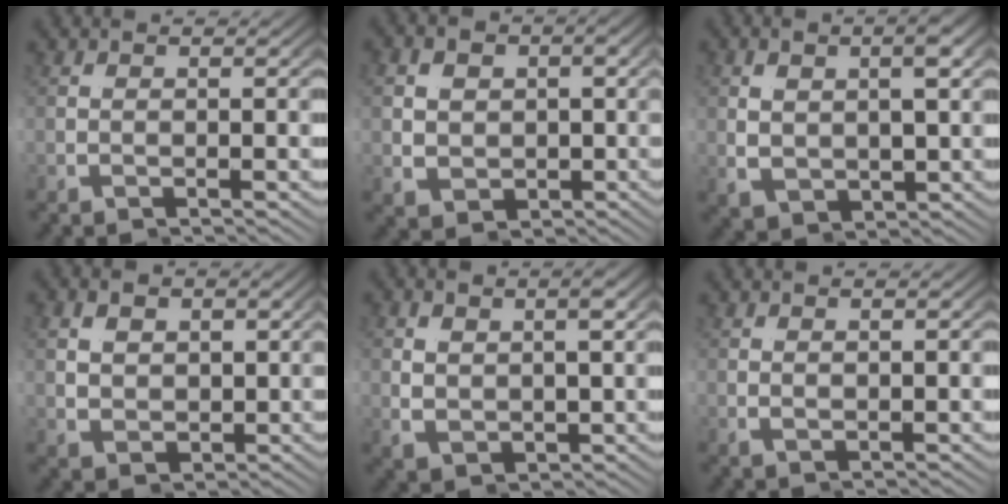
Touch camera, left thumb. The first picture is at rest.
{"total": 6.3, "force": [0.8, 5.1, 3.7], "torque": [-0.057, -0.006, 0.010]}
{"total": 2.7, "force": [-0.4, 0.9, 2.5], "torque": [-0.039, -0.002, -0.002]}
{"total": 3.1, "force": [0.7, 2.4, 1.8], "torque": [-0.030, -0.007, 0.015]}
{"total": 1.6, "force": [-0.1, 0.5, 1.6], "torque": [-0.023, -0.002, 0.000]}
{"total": 1.1, "force": [0.5, -0.6, 0.7], "torque": [-0.004, 0.011, 0.005]}